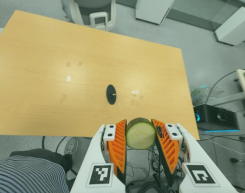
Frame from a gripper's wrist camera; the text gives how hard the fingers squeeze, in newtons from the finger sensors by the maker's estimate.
{"total": 10.9, "left": 10.3, "right": 11.5}